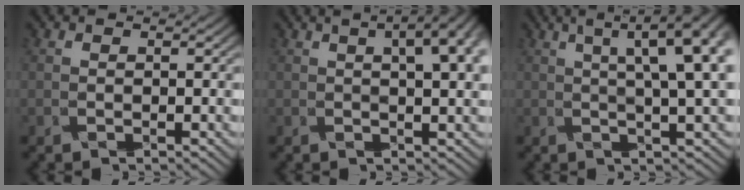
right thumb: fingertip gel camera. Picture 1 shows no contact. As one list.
[{"total": 7.0, "force": [2.4, 2.3, 6.1], "torque": [-0.095, 0.011, 0.040]}, {"total": 8.5, "force": [2.8, 1.2, 8.0], "torque": [-0.117, 0.020, 0.038]}]